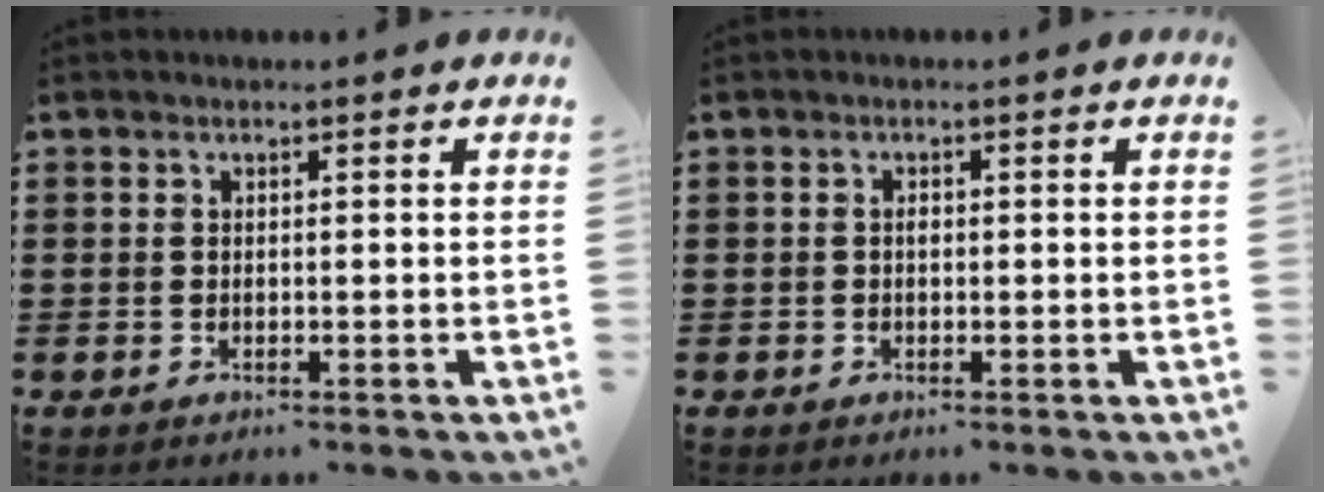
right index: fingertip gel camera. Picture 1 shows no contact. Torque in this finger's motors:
{"motor_torque": [0.60, 0.19, 0.01, 0.00]}